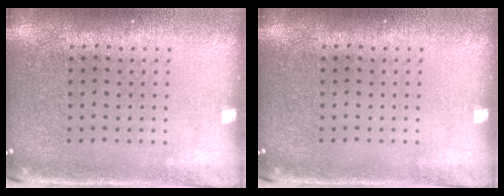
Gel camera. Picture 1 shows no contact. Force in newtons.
{"total": 0.0}